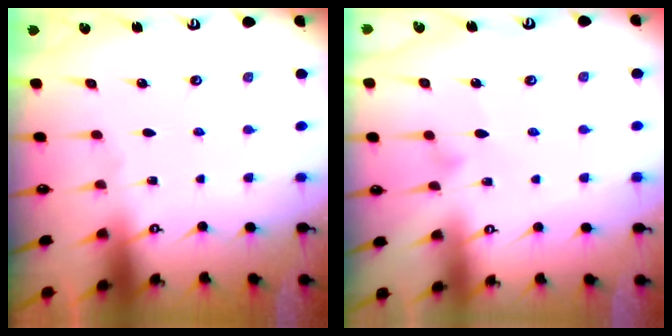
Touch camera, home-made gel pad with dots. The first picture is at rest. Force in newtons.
{"total": 3.3, "press": 3.3, "slide": 0.1}